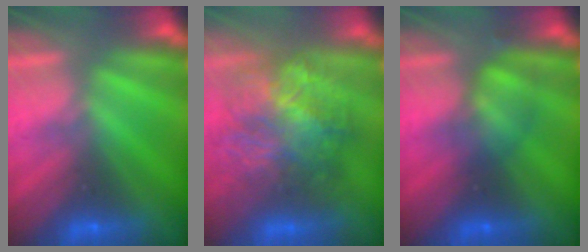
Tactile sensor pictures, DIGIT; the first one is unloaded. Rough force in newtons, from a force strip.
{"total": 7.6}
{"total": 2.4}